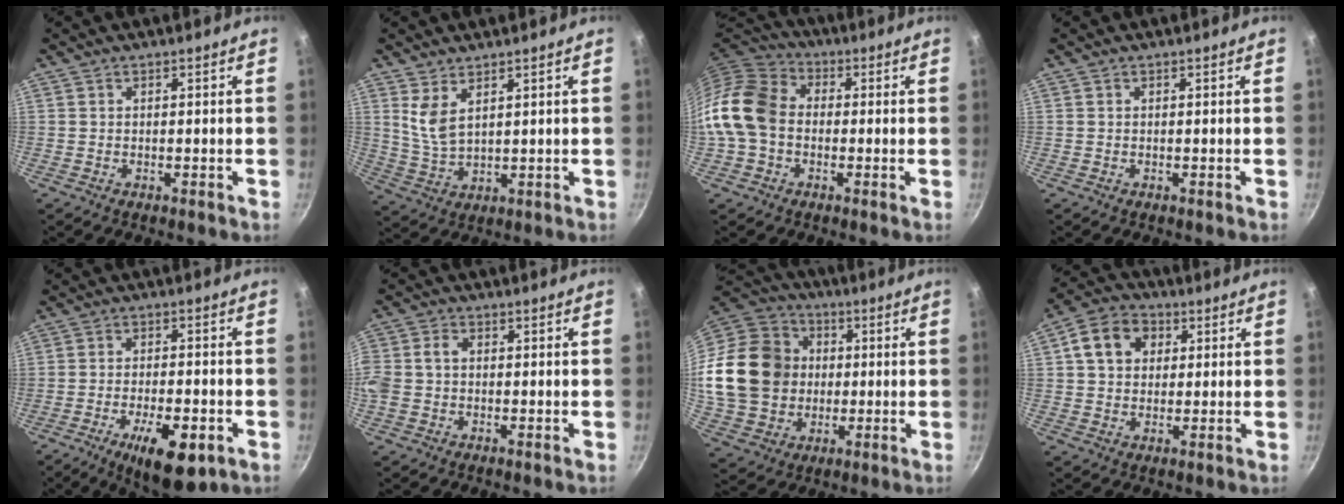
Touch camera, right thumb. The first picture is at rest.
{"total": 5.6, "force": [2.9, 2.6, 4.0], "torque": [-0.074, -0.032, 0.066]}
{"total": 13.0, "force": [-1.3, 10.0, 8.2], "torque": [-0.134, 0.027, -0.045]}
{"total": 0.0}
{"total": 11.6, "force": [-5.2, 4.4, 9.4], "torque": [-0.140, 0.014, -0.072]}
{"total": 6.8, "force": [-0.3, 5.4, 4.2], "torque": [-0.093, 0.013, -0.017]}
{"total": 22.9, "force": [1.0, 19.2, 12.5], "torque": [-0.223, 0.029, 0.029]}
{"total": 9.5, "force": [2.5, 7.5, 5.2], "torque": [-0.066, 0.013, 0.029]}